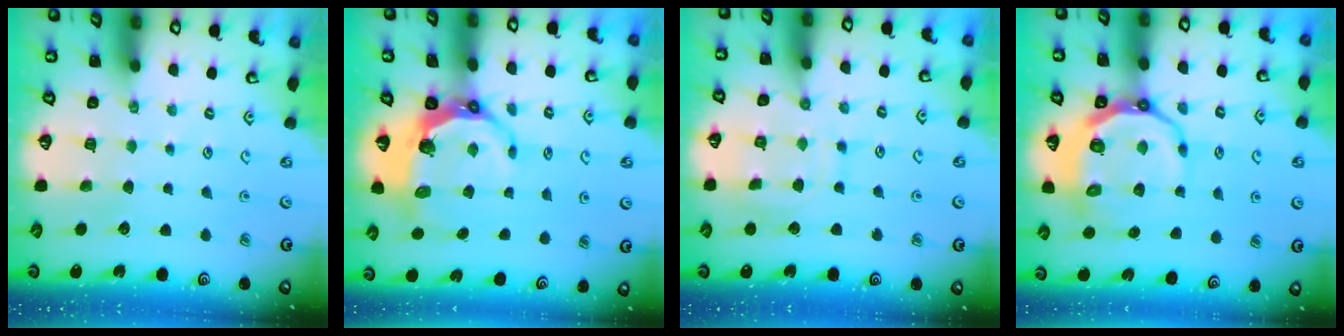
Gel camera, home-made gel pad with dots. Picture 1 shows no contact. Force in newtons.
{"total": 6.4, "press": 5.0, "slide": 4.0}
{"total": 10.3, "press": 10.2, "slide": 0.7}
{"total": 10.1, "press": 9.6, "slide": 3.2}